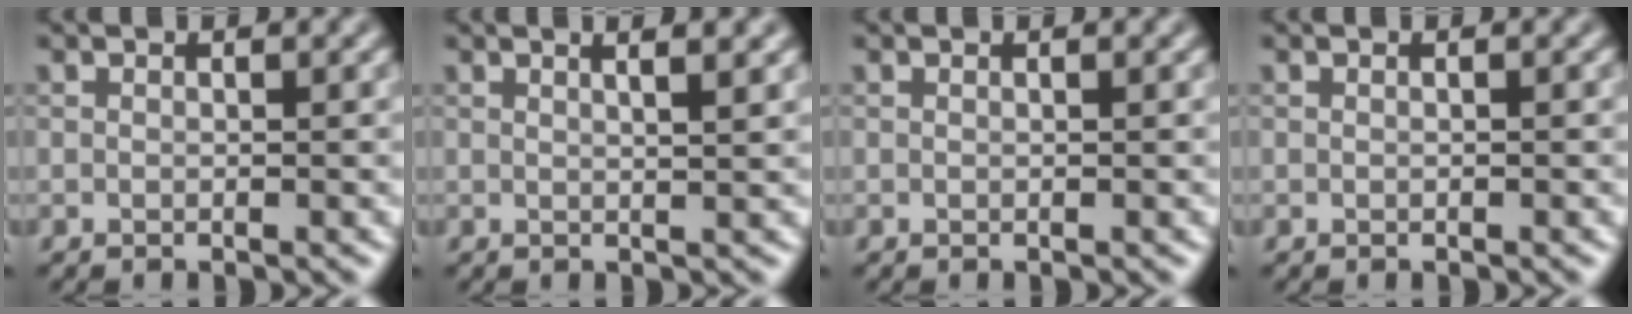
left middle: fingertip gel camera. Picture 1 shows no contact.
{"total": 3.6, "force": [1.9, 1.4, 2.6], "torque": [-0.008, 0.016, -0.005]}
{"total": 0.0}
{"total": 0.0}